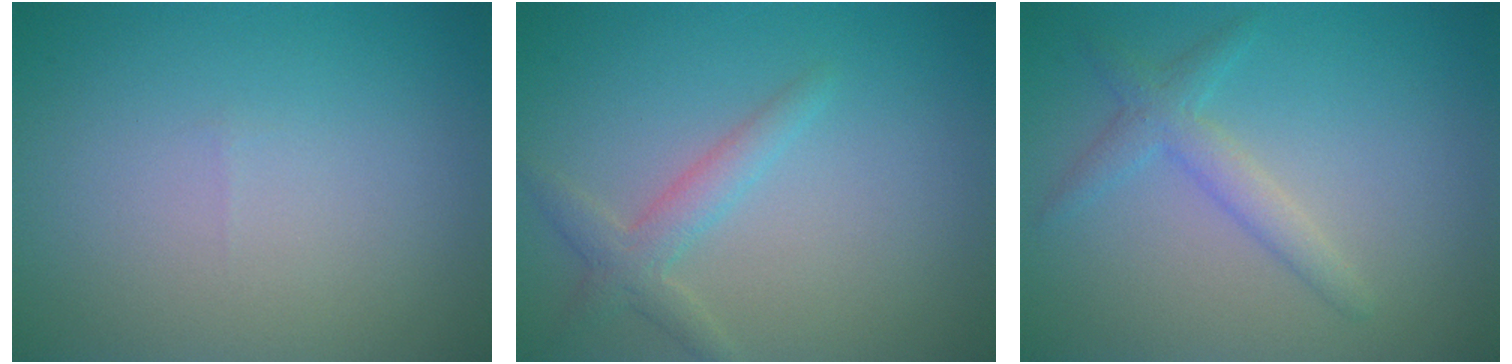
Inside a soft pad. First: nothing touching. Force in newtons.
{"total": 2.3, "press": 2.3, "slide": 0.1}
{"total": 2.3, "press": 2.3, "slide": 0.1}